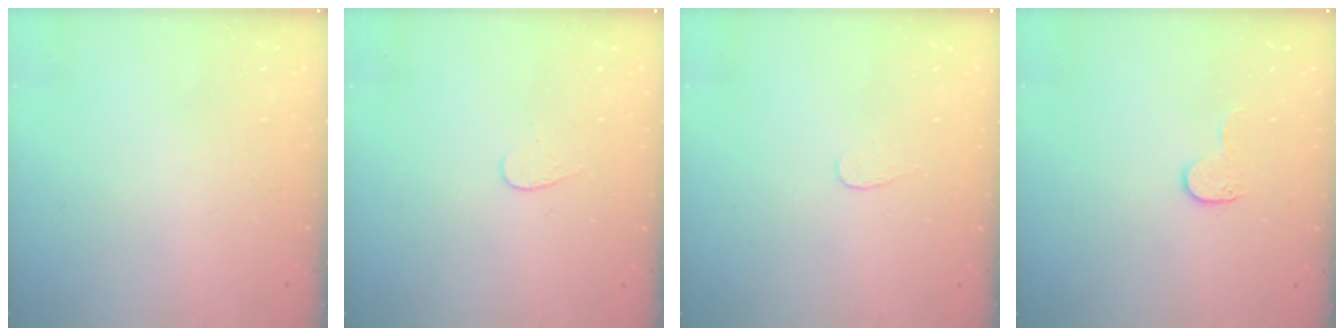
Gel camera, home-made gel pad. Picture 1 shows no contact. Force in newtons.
{"total": 3.2, "press": 3.2, "slide": 0.3}
{"total": 3.3, "press": 3.3, "slide": 0.3}
{"total": 4.2, "press": 4.2, "slide": 0.3}